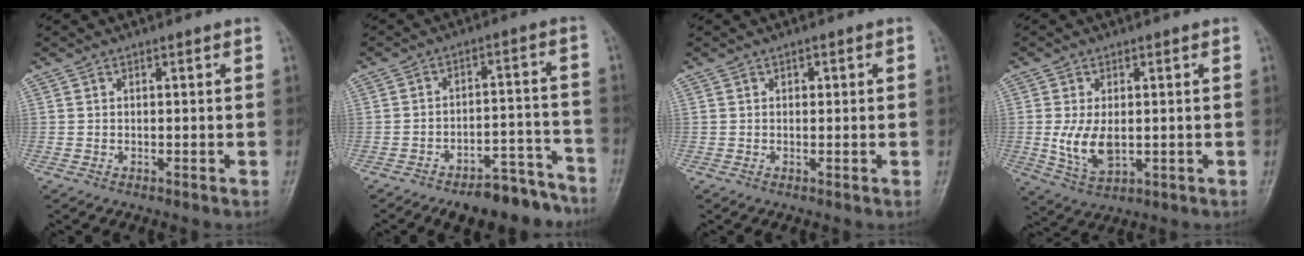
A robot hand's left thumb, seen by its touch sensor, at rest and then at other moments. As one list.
[{"total": 11.5, "force": [-9.9, 4.4, 4.0], "torque": [-0.017, 0.087, -0.144]}, {"total": 0.8, "force": [0.3, 0.6, 0.5], "torque": [-0.002, 0.001, 0.004]}, {"total": 7.0, "force": [-0.2, 4.0, 5.7], "torque": [-0.104, -0.017, 0.005]}]